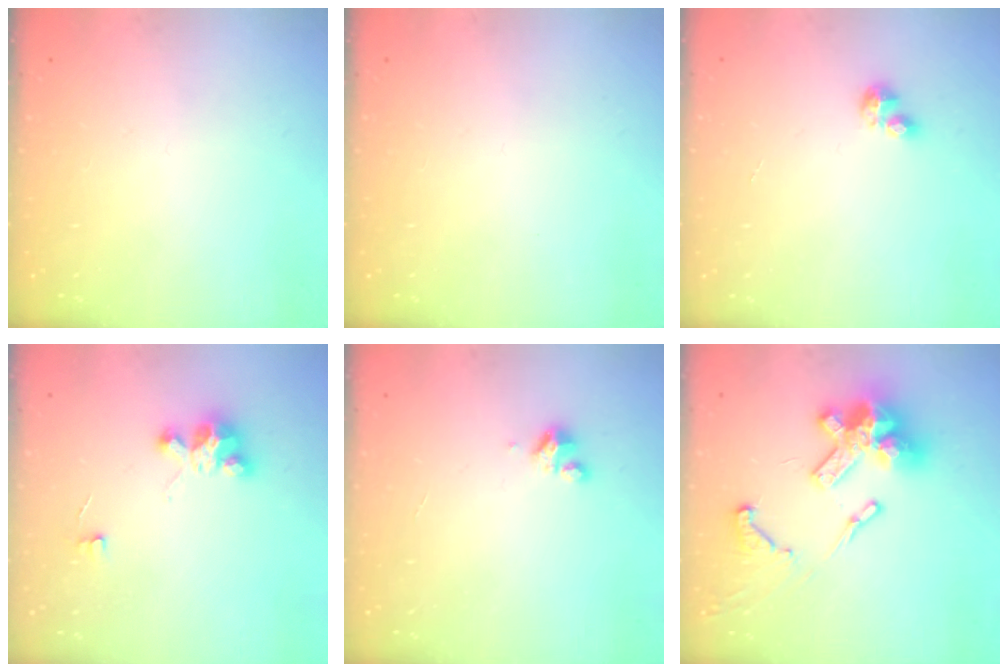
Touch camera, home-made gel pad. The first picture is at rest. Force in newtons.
{"total": 0.0}
{"total": 3.4, "press": 3.4, "slide": 0.3}
{"total": 4.9, "press": 4.8, "slide": 0.2}
{"total": 5.0, "press": 5.0, "slide": 0.4}
{"total": 18.9, "press": 18.8, "slide": 1.2}